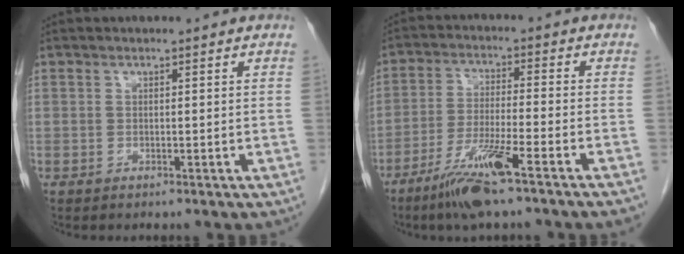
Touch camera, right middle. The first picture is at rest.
{"total": 10.2, "force": [-6.5, -0.3, 7.8], "torque": [-0.151, -0.025, -0.118]}